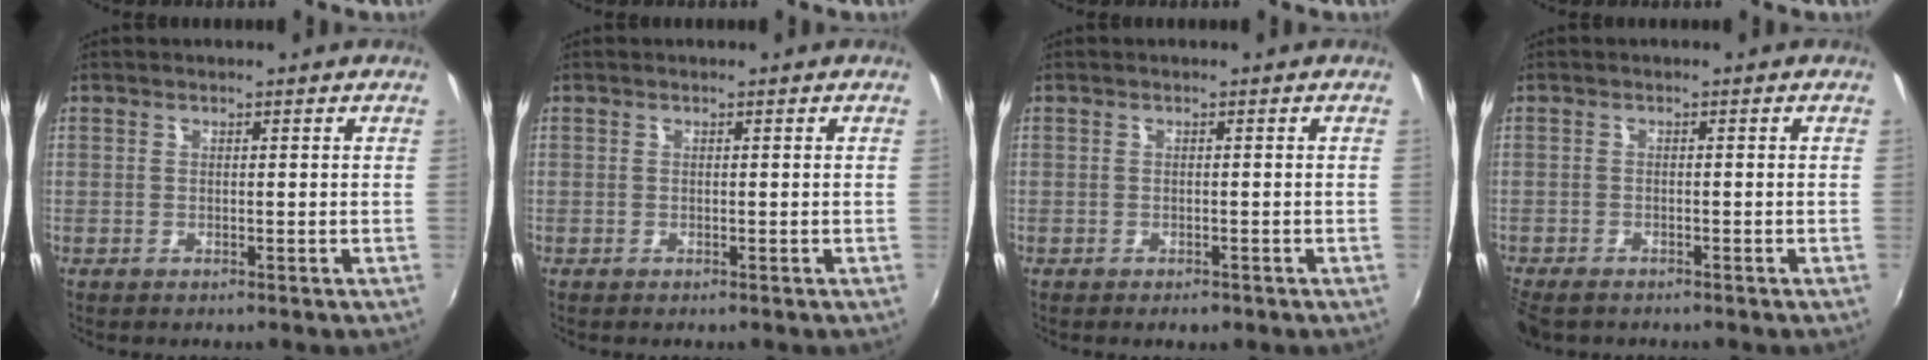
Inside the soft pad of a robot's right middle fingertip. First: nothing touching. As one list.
[{"total": 0.0}, {"total": 1.7, "force": [-1.3, 0.7, 0.9], "torque": [-0.018, -0.006, -0.016]}, {"total": 4.8, "force": [-3.9, 1.8, 2.1], "torque": [-0.060, -0.023, -0.072]}]